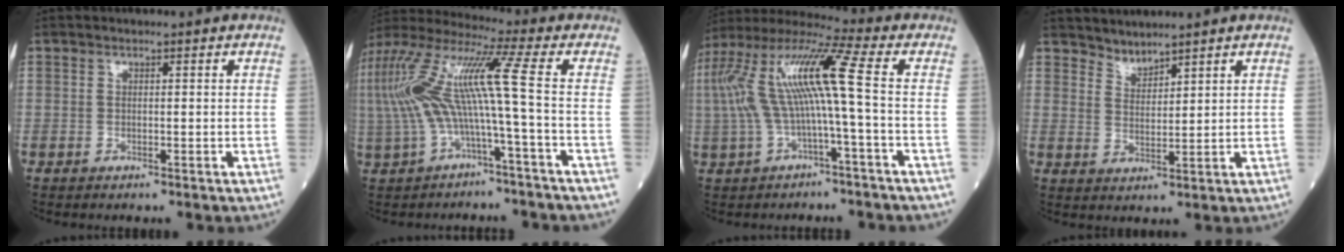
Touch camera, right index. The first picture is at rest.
{"total": 13.4, "force": [-1.2, -0.1, 13.4], "torque": [-0.281, 0.038, -0.031]}
{"total": 14.4, "force": [0.0, 0.8, 14.4], "torque": [-0.301, 0.043, -0.007]}
{"total": 2.6, "force": [2.6, 0.2, -0.2], "torque": [0.005, 0.001, 0.053]}